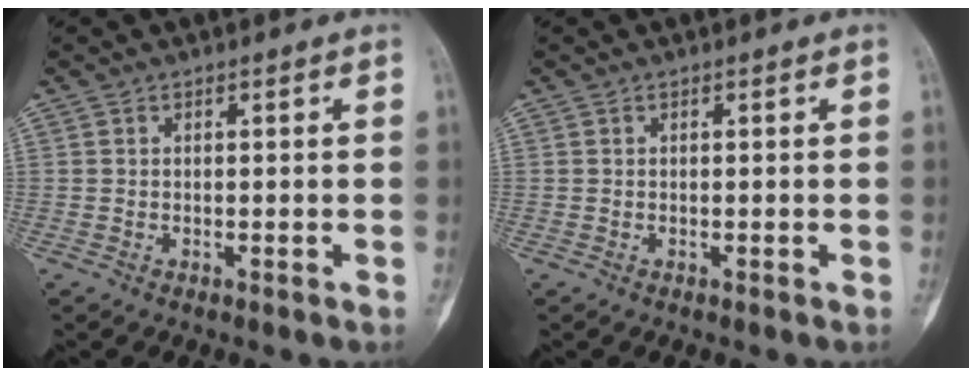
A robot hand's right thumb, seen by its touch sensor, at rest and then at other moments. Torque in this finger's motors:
{"motor_torque": [-0.04, 0.04, 0.03, -0.03, 0.02]}